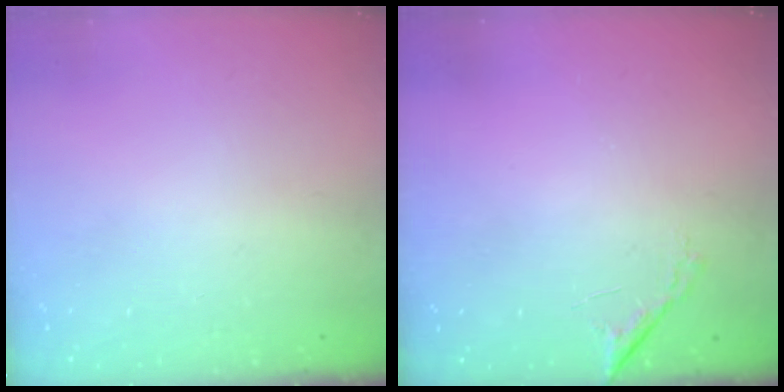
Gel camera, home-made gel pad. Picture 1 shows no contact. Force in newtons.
{"total": 6.0, "press": 6.0, "slide": 0.2}